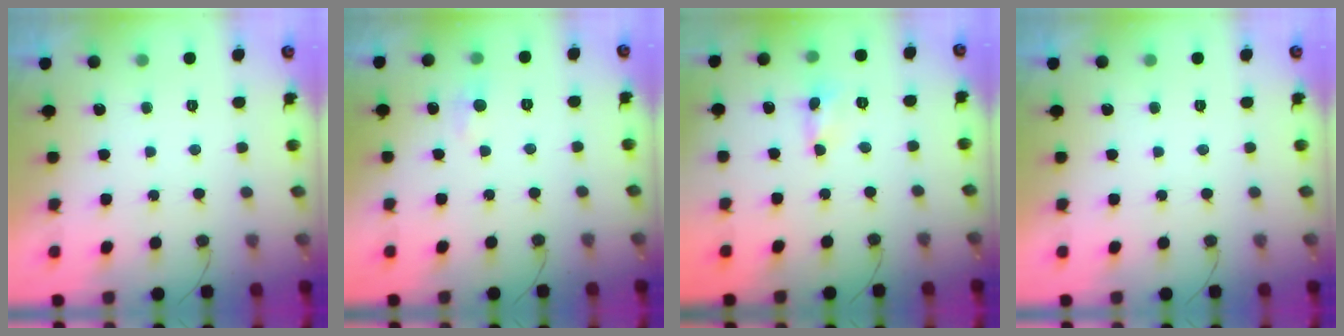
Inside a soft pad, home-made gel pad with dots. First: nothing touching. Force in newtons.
{"total": 5.3, "press": 5.2, "slide": 0.7}
{"total": 0.0}
{"total": 0.0}